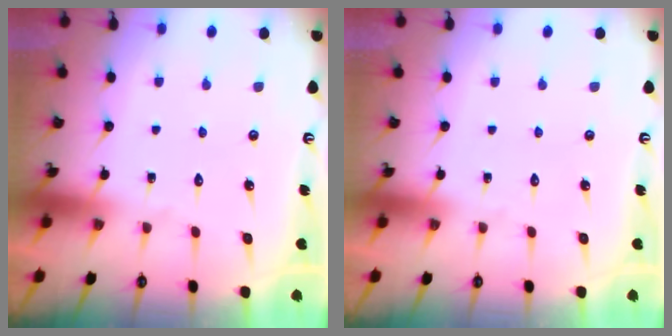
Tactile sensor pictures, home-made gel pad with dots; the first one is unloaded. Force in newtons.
{"total": 0.0}